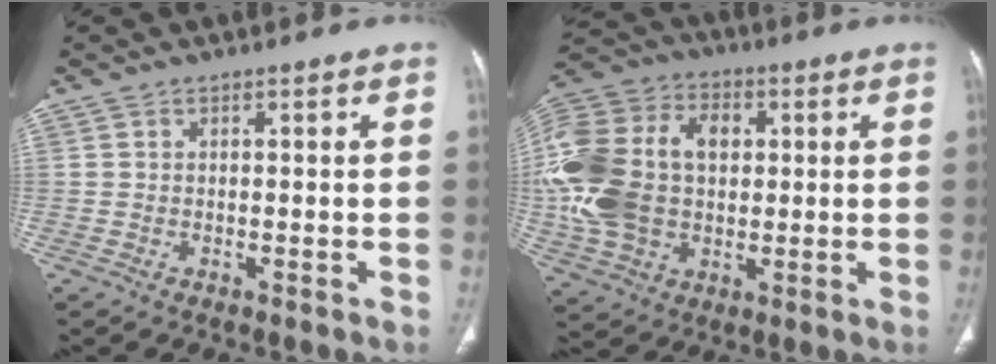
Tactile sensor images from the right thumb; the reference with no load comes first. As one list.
[{"total": 22.9, "force": [1.7, 16.0, 16.2], "torque": [-0.343, 0.018, 0.039]}]